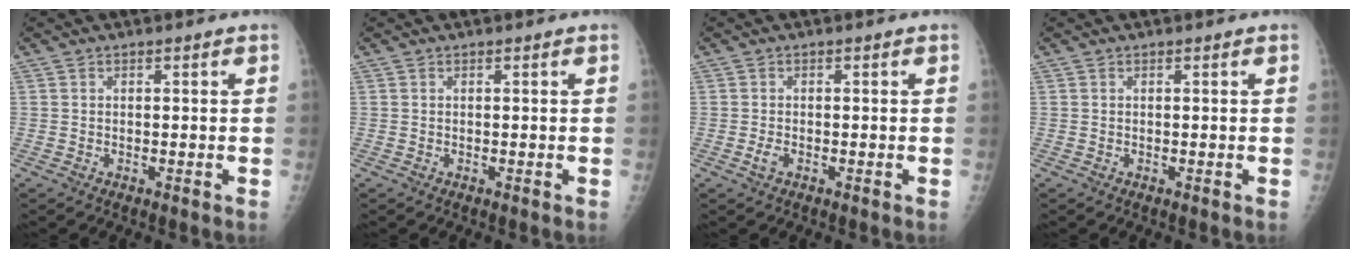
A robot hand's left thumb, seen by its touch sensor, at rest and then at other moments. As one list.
[{"total": 0.0}, {"total": 1.5, "force": [-0.7, 0.8, 1.0], "torque": [-0.025, 0.000, -0.015]}, {"total": 0.0}]